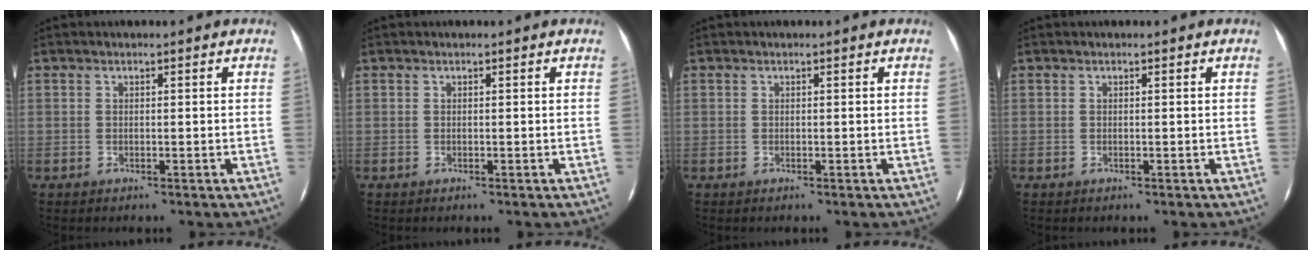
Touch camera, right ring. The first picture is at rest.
{"total": 0.0}
{"total": 0.0}
{"total": 0.0}